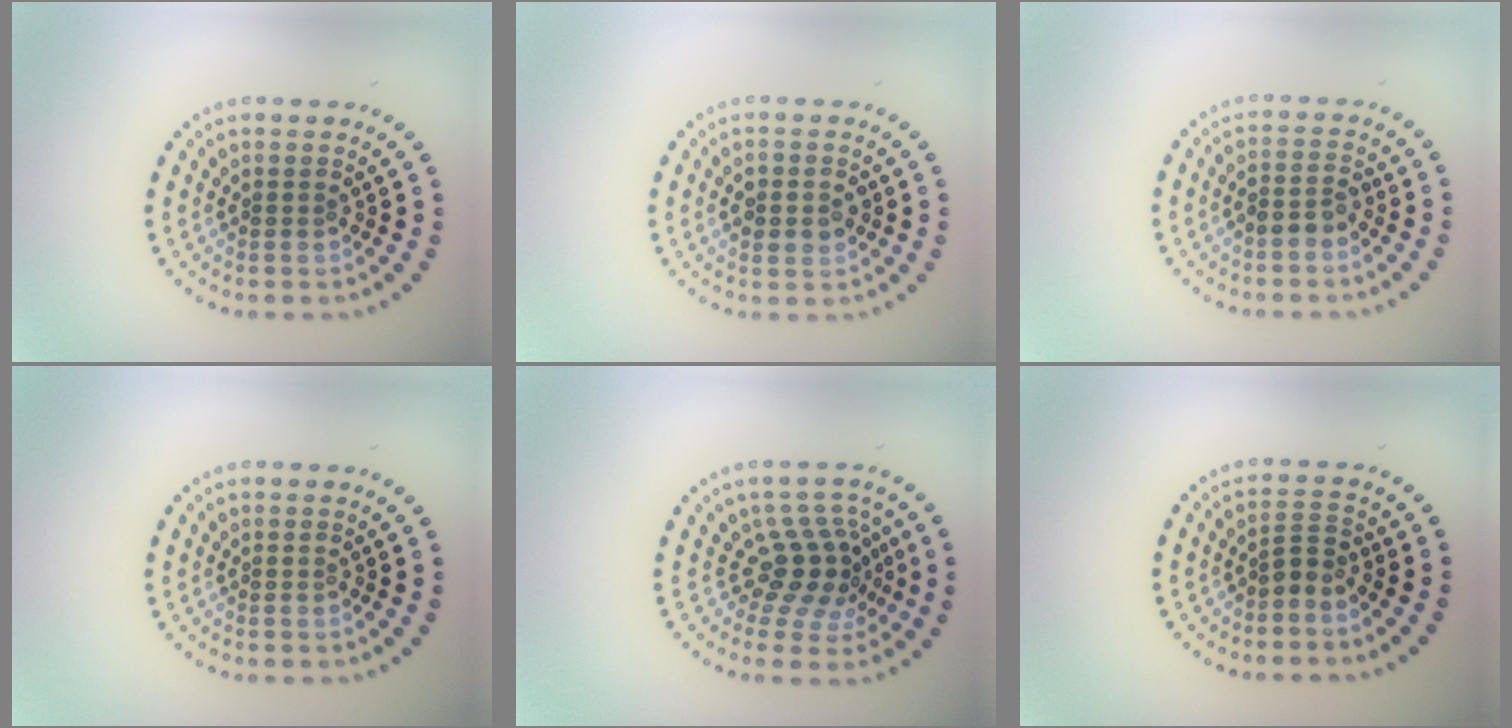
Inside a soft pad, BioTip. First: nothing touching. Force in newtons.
{"total": 2.9, "press": 2.9, "slide": 0.1}
{"total": 2.2, "press": 2.0, "slide": 1.0}
{"total": 0.0}
{"total": 4.0, "press": 3.0, "slide": 2.7}
{"total": 1.7, "press": 1.2, "slide": 1.2}